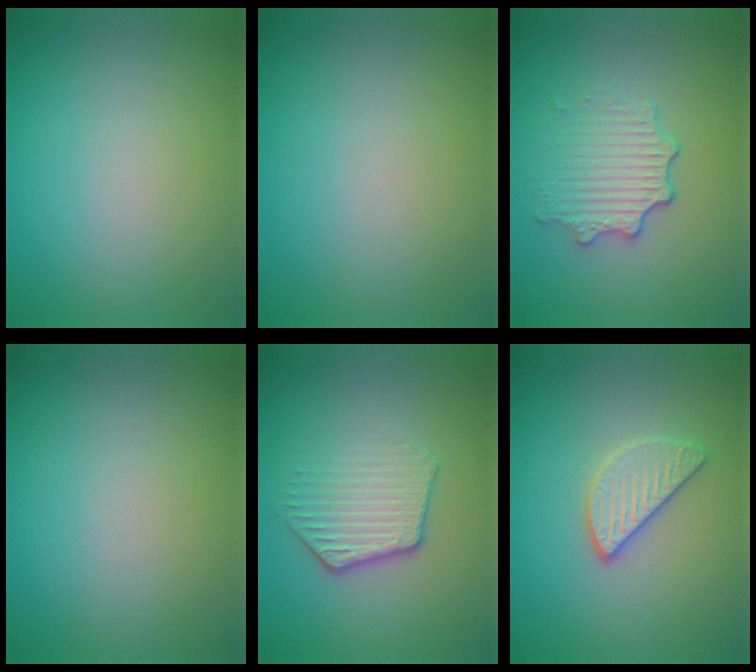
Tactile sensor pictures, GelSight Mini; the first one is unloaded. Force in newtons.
{"total": 0.0}
{"total": 3.4, "press": 2.7, "slide": 2.1}
{"total": 0.0}
{"total": 3.8, "press": 2.9, "slide": 2.5}
{"total": 2.8, "press": 2.7, "slide": 0.9}